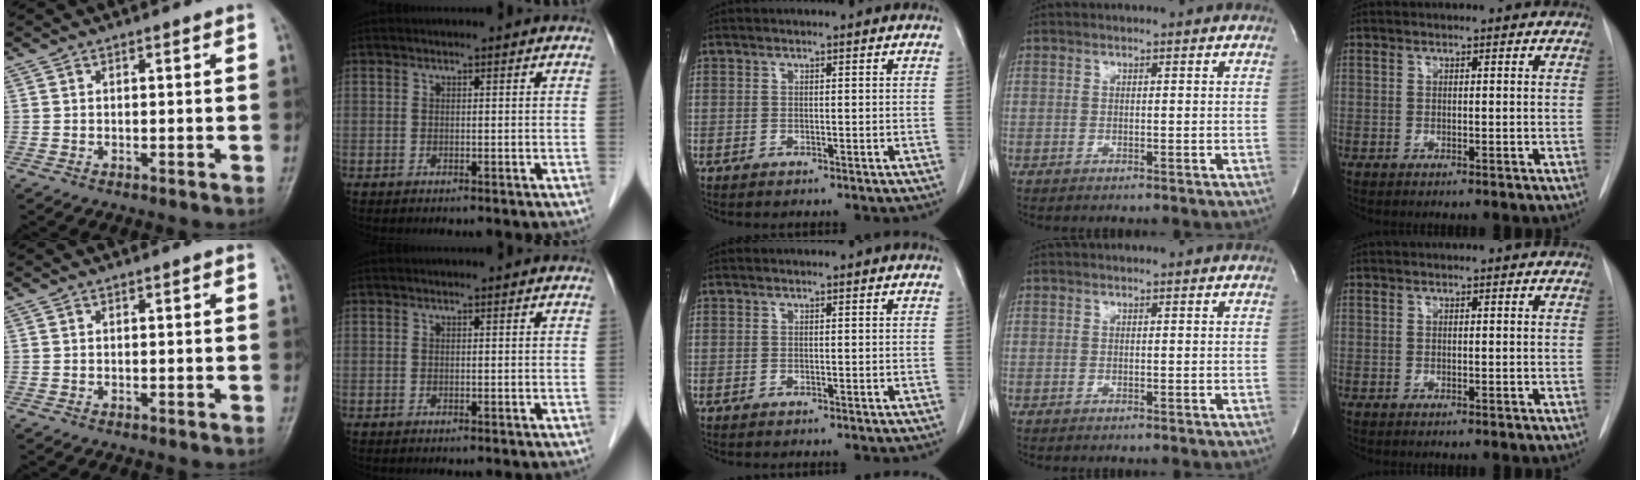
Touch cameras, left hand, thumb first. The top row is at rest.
{}